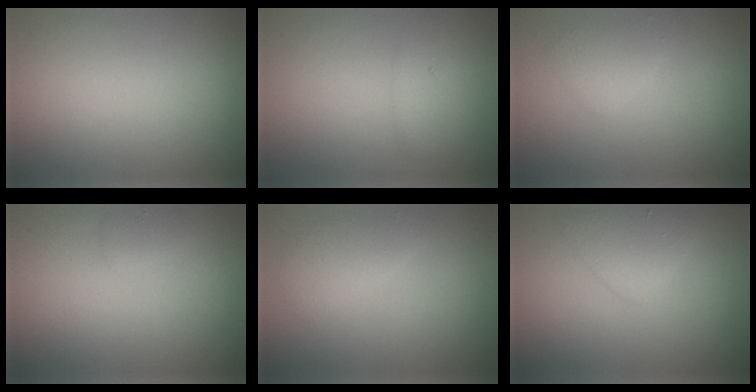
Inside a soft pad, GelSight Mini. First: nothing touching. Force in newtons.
{"total": 1.3, "press": 1.3, "slide": 0.1}
{"total": 1.6, "press": 1.6, "slide": 0.1}
{"total": 0.8, "press": 0.8, "slide": 0.0}
{"total": 2.2, "press": 2.2, "slide": 0.1}
{"total": 2.6, "press": 2.6, "slide": 0.1}